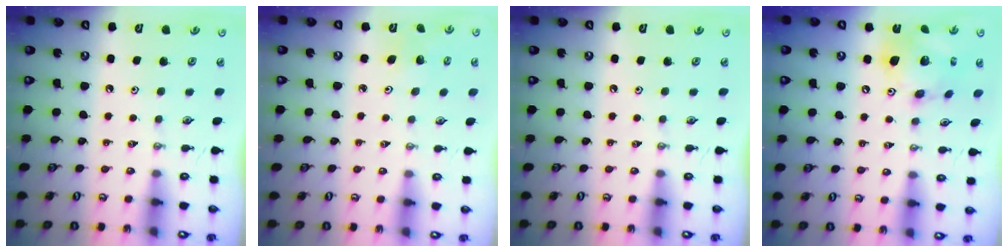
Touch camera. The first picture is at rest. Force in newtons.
{"total": 2.8, "press": 2.8, "slide": 0.3}
{"total": 0.0}
{"total": 15.7, "press": 15.6, "slide": 1.9}